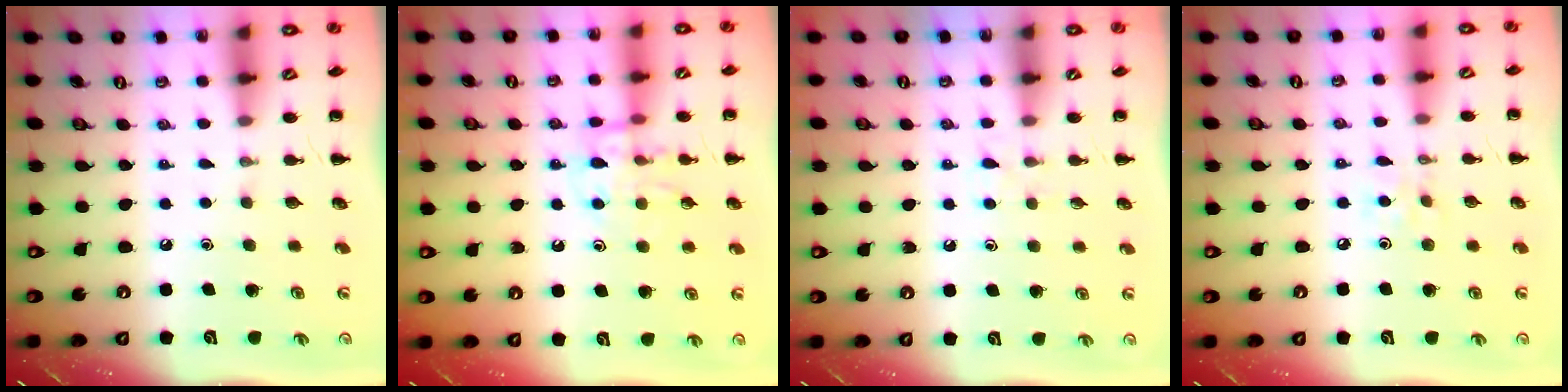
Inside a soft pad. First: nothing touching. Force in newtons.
{"total": 12.4, "press": 12.4, "slide": 0.9}
{"total": 4.1, "press": 3.7, "slide": 1.8}
{"total": 3.9, "press": 3.6, "slide": 1.3}